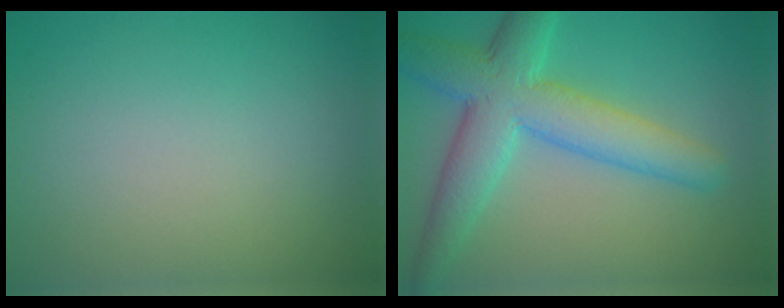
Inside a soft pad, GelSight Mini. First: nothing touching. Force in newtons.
{"total": 7.4, "press": 7.4, "slide": 0.3}